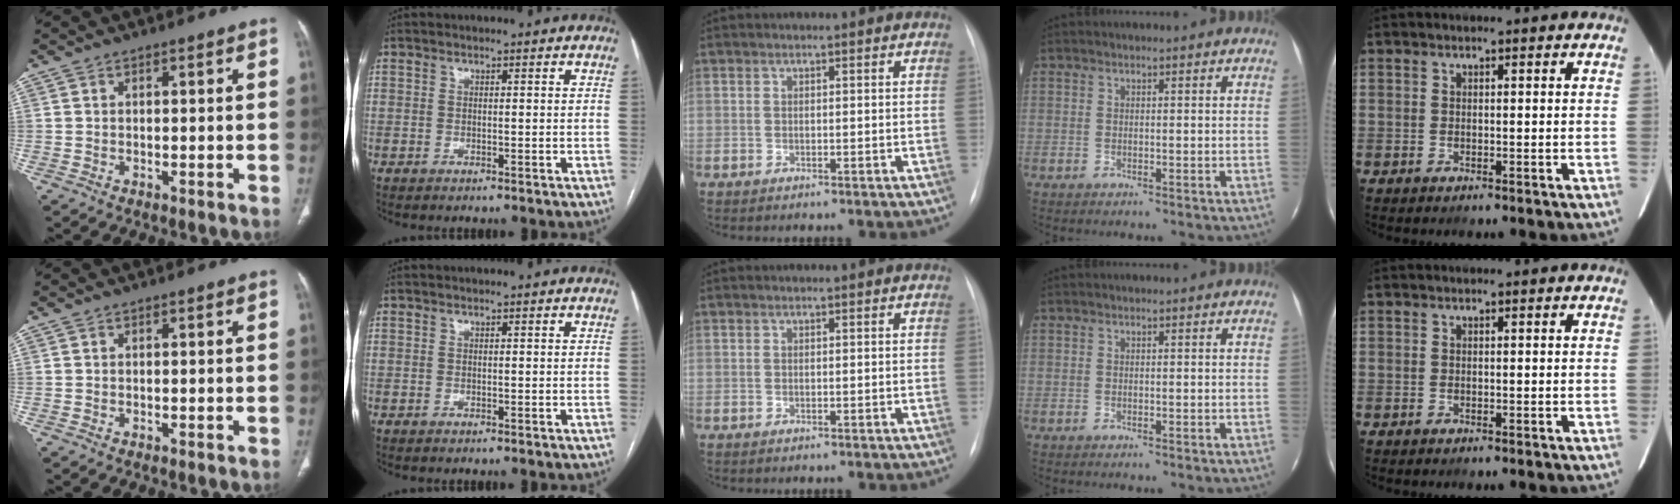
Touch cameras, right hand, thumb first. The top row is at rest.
{}